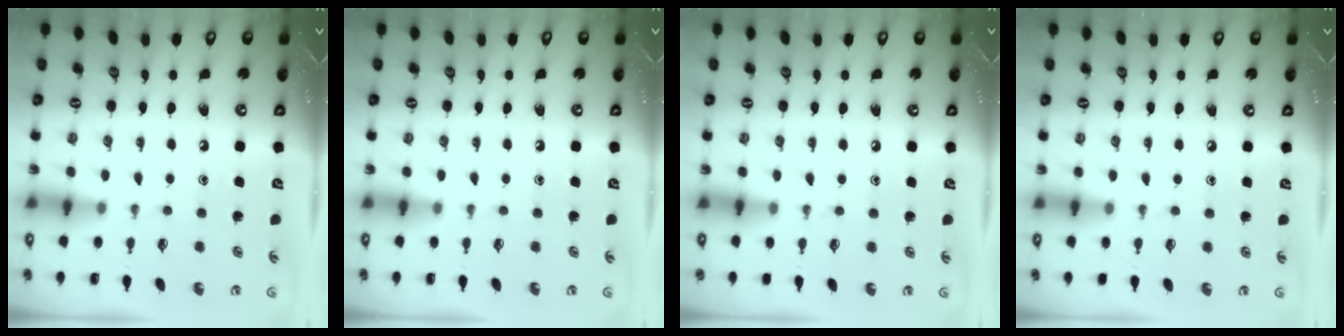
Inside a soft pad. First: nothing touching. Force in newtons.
{"total": 0.0}
{"total": 2.6, "press": 2.6, "slide": 0.4}
{"total": 0.0}